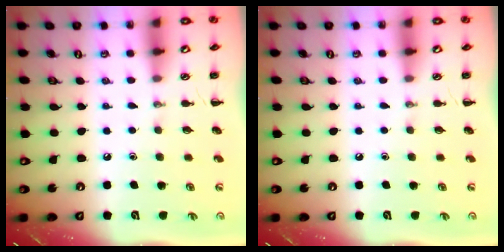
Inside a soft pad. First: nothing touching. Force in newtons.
{"total": 0.0}